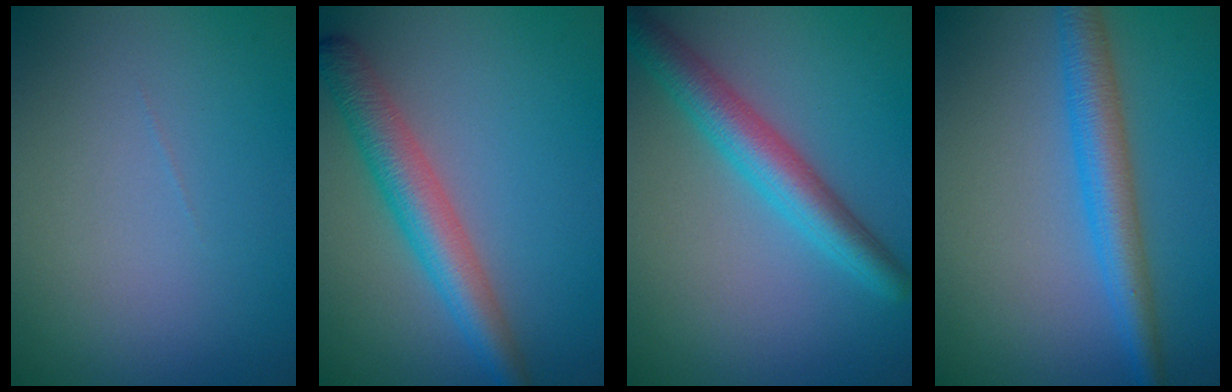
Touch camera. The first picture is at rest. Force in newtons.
{"total": 4.9, "press": 4.9, "slide": 0.2}
{"total": 4.7, "press": 4.7, "slide": 0.1}
{"total": 4.3, "press": 4.3, "slide": 0.1}